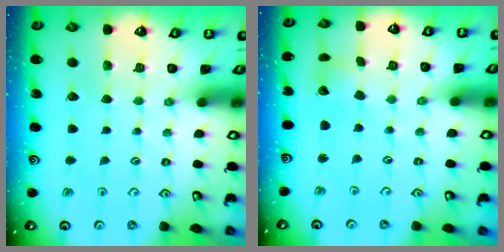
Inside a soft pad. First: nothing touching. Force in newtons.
{"total": 4.0, "press": 3.9, "slide": 0.5}